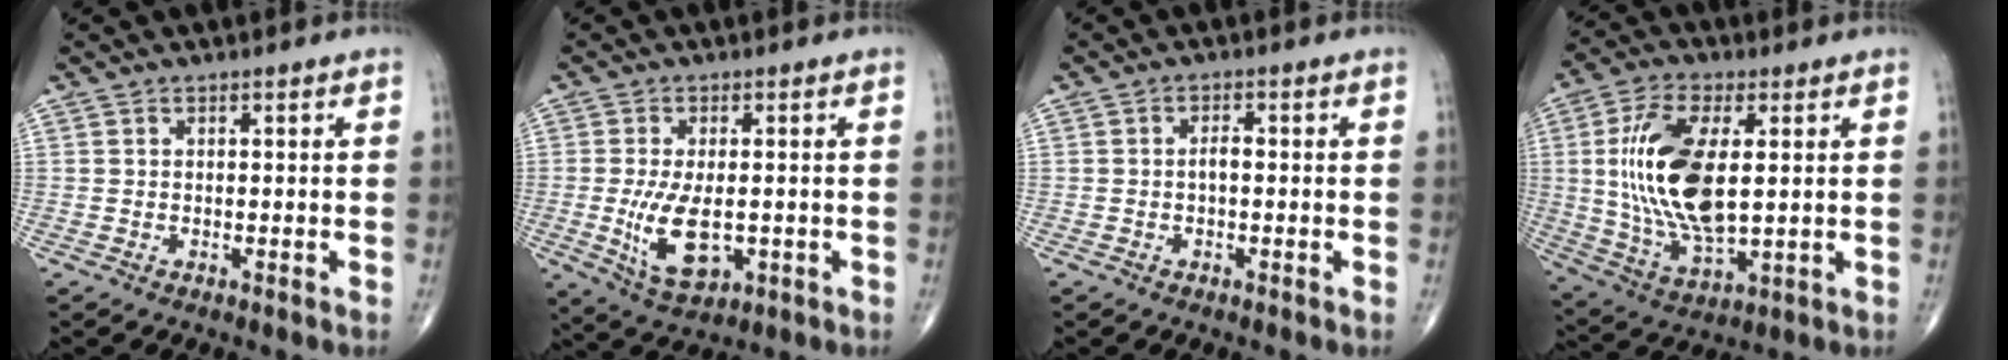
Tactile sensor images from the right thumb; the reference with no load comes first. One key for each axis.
{"total": 9.5, "fx": -1.5, "fy": 4.7, "fz": 8.1, "tx": -0.150, "ty": -0.017, "tz": -0.016}
{"total": 1.7, "fx": -0.3, "fy": 0.8, "fz": 1.4, "tx": -0.023, "ty": 0.006, "tz": -0.007}
{"total": 18.2, "fx": 2.3, "fy": 8.4, "fz": 16.0, "tx": -0.317, "ty": -0.014, "tz": 0.049}